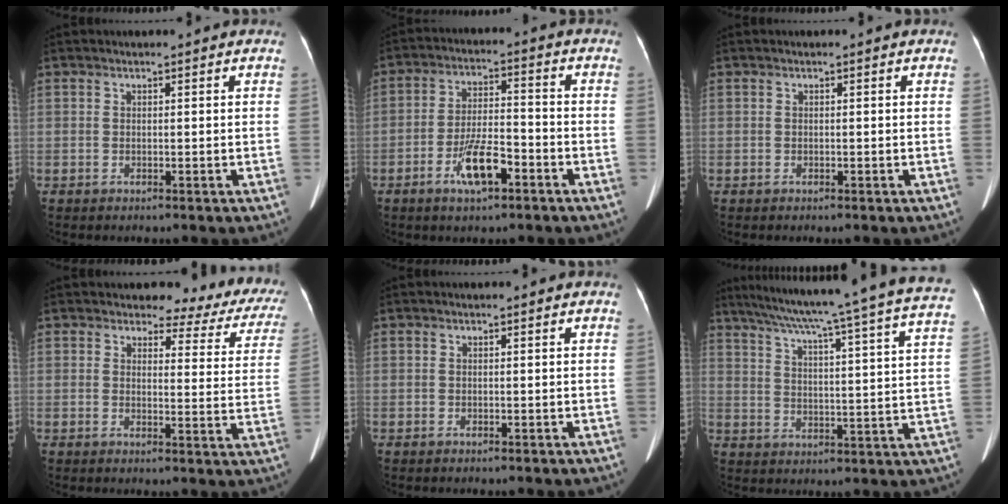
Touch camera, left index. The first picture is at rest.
{"total": 7.9, "force": [-4.1, 2.2, 6.3], "torque": [-0.125, 0.002, -0.073]}
{"total": 0.0}
{"total": 11.6, "force": [10.3, 4.1, 3.6], "torque": [-0.012, -0.035, 0.081]}
{"total": 0.0}
{"total": 28.8, "force": [24.4, -0.4, 15.2], "torque": [-0.242, -0.041, 0.306]}